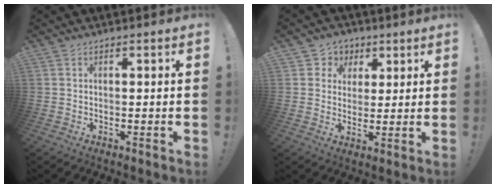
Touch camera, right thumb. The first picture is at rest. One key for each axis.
{"total": 6.3, "fx": 1.8, "fy": 6.0, "fz": 1.0, "tx": -0.009, "ty": -0.013, "tz": 0.036}